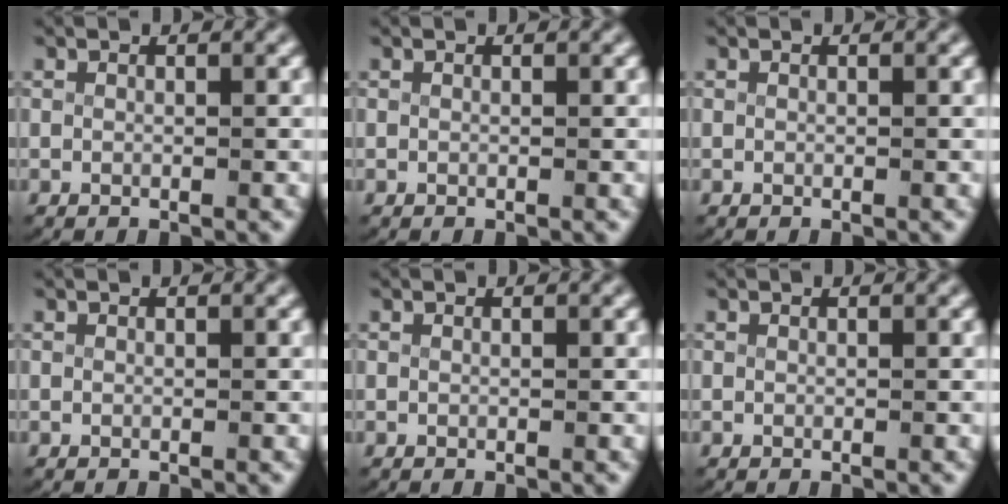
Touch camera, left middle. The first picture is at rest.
{"total": 0.0}
{"total": 0.0}
{"total": 0.0}
{"total": 0.0}
{"total": 0.0}